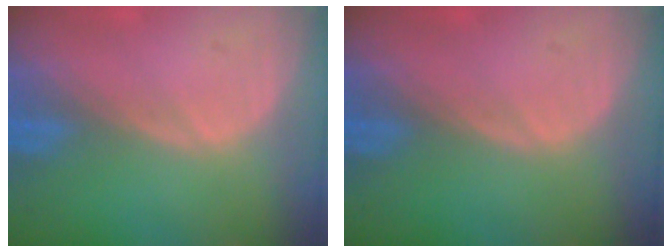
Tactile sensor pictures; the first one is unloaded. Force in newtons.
{"total": 0.0}